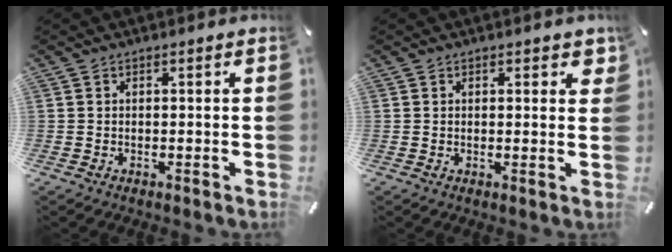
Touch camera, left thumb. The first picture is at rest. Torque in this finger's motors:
{"motor_torque": [0.06, -0.31, 0.06, 0.27, 0.08]}